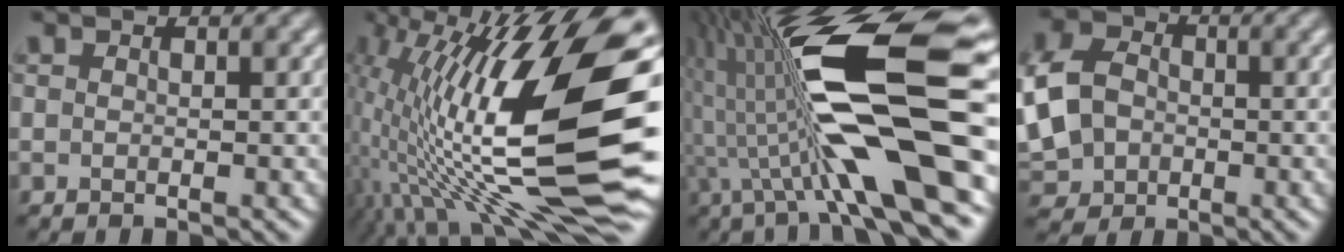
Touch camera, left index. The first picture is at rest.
{"total": 18.4, "force": [-0.6, 5.8, 17.5], "torque": [-0.323, 0.002, -0.017]}
{"total": 15.3, "force": [-1.4, 3.4, 14.9], "torque": [-0.258, 0.026, -0.026]}
{"total": 8.5, "force": [-1.2, 6.7, 5.1], "torque": [-0.132, -0.006, -0.026]}